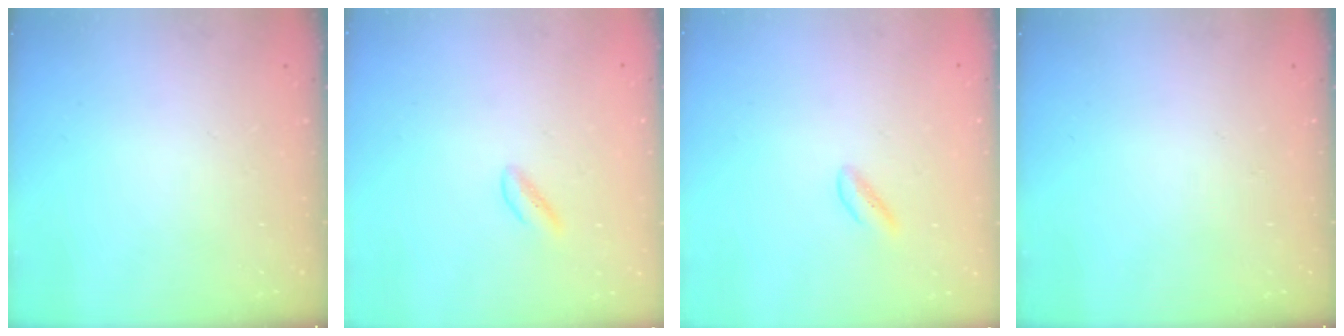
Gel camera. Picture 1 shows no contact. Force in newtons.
{"total": 0.0}
{"total": 0.0}
{"total": 0.0}